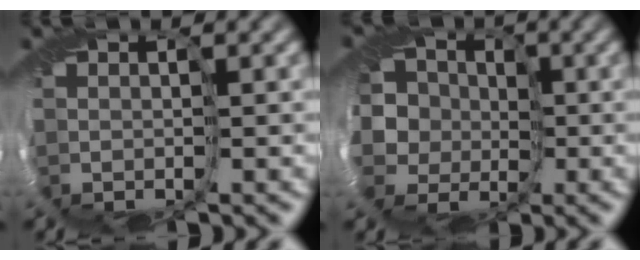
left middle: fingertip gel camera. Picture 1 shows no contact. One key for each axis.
{"total": 6.8, "fx": -1.6, "fy": 6.1, "fz": 2.5, "tx": -0.053, "ty": 0.013, "tz": -0.077}